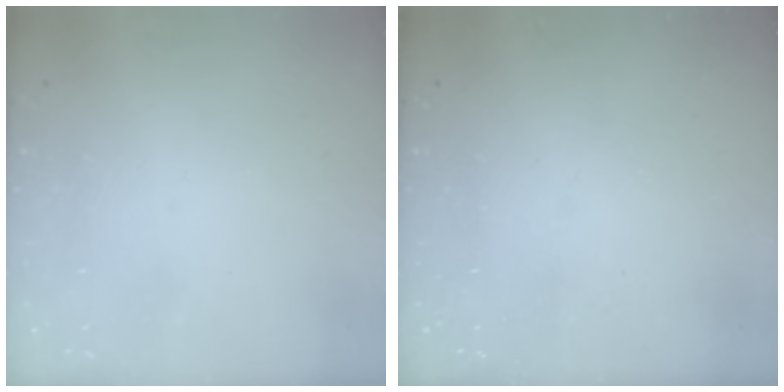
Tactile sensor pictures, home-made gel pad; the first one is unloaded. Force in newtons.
{"total": 0.0}